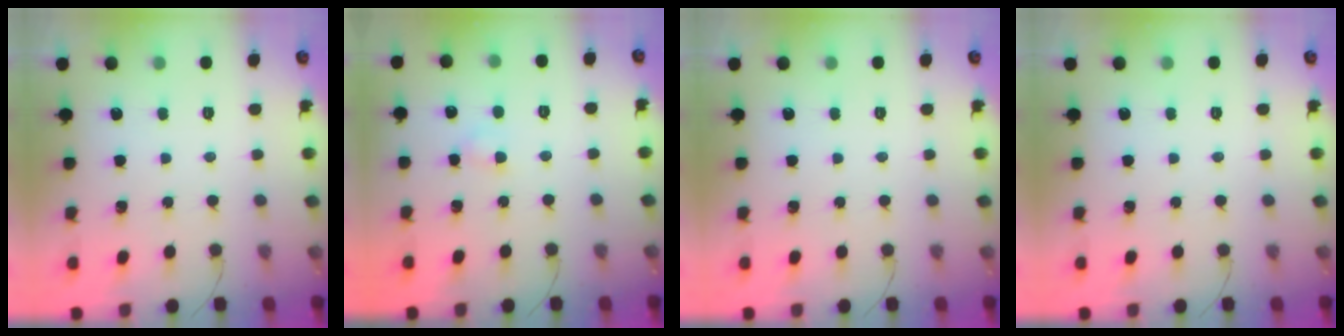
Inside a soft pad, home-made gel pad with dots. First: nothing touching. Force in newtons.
{"total": 3.3, "press": 3.1, "slide": 1.2}
{"total": 0.0}
{"total": 0.0}